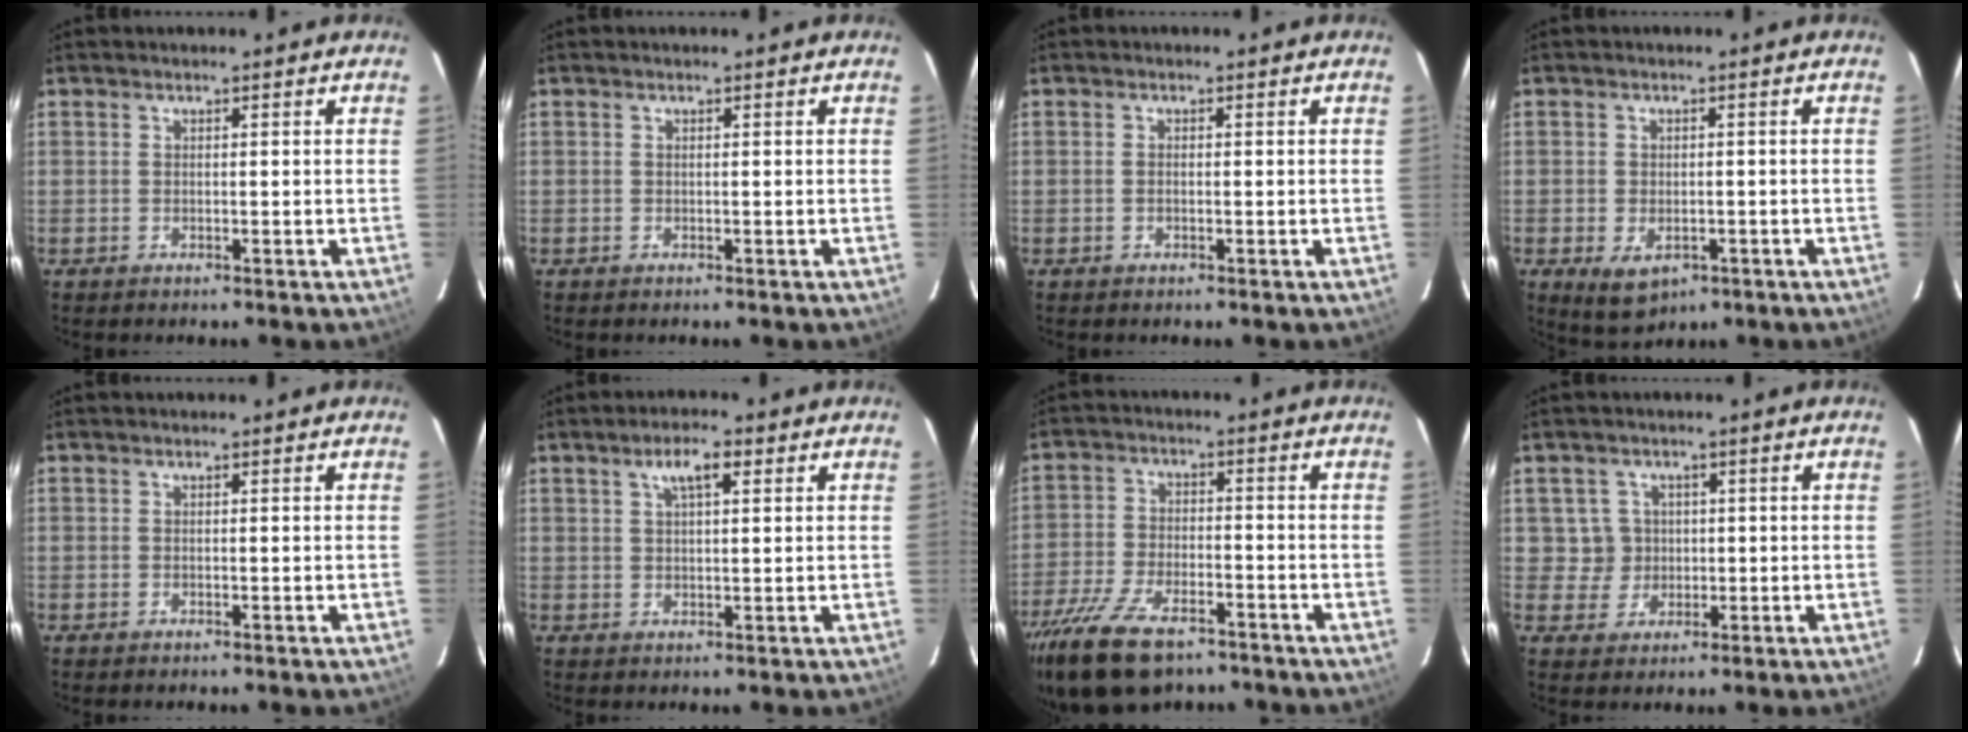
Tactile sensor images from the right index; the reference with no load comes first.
{"total": 0.0}
{"total": 0.7, "force": [-0.1, 0.3, 0.6], "torque": [-0.014, 0.001, -0.004]}
{"total": 5.8, "force": [-2.3, 3.8, 3.6], "torque": [-0.071, -0.017, -0.029]}
{"total": 0.0}
{"total": 4.4, "force": [2.2, 1.4, 3.6], "torque": [-0.065, 0.011, 0.038]}
{"total": 14.7, "force": [-10.5, 6.4, 8.0], "torque": [-0.186, -0.026, -0.189]}
{"total": 4.1, "force": [0.5, 4.1, 0.0], "torque": [0.007, 0.019, 0.014]}